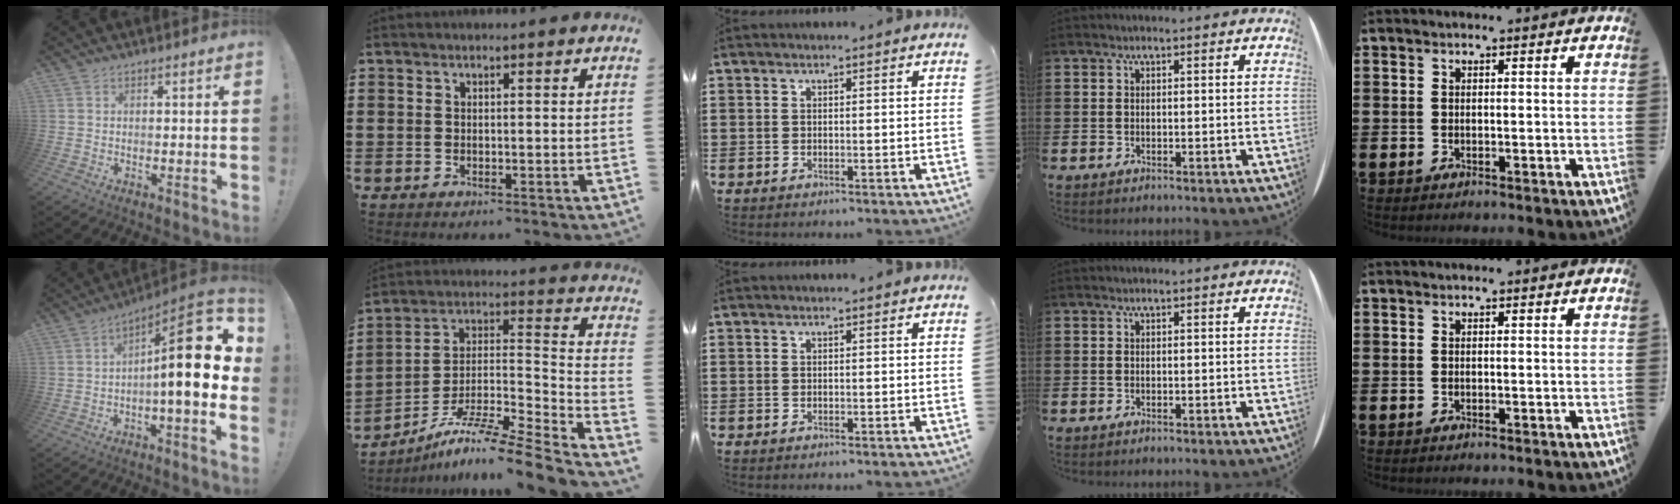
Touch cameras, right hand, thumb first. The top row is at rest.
{"thumb": {"total": 19.0, "force": [1.6, 4.5, 18.4], "torque": [-0.276, -0.004, 0.025]}, "index": {"total": 9.0, "force": [-7.1, 0.7, 5.4], "torque": [-0.094, -0.001, -0.142]}}